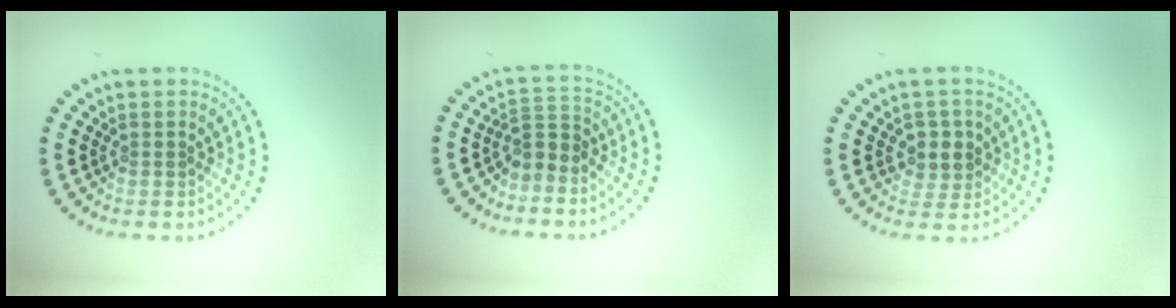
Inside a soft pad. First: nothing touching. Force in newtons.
{"total": 2.3, "press": 1.5, "slide": 1.7}
{"total": 2.3, "press": 2.1, "slide": 0.8}